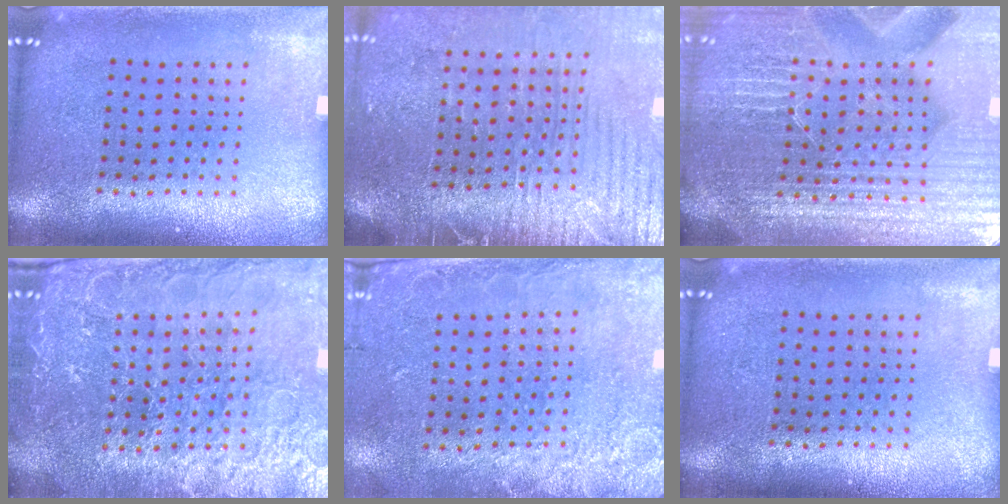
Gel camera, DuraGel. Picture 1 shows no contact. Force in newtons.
{"total": 3.7, "press": 3.3, "slide": 1.5}
{"total": 6.0, "press": 5.5, "slide": 2.5}
{"total": 4.7, "press": 4.4, "slide": 1.5}
{"total": 2.6, "press": 1.9, "slide": 1.8}
{"total": 0.0}